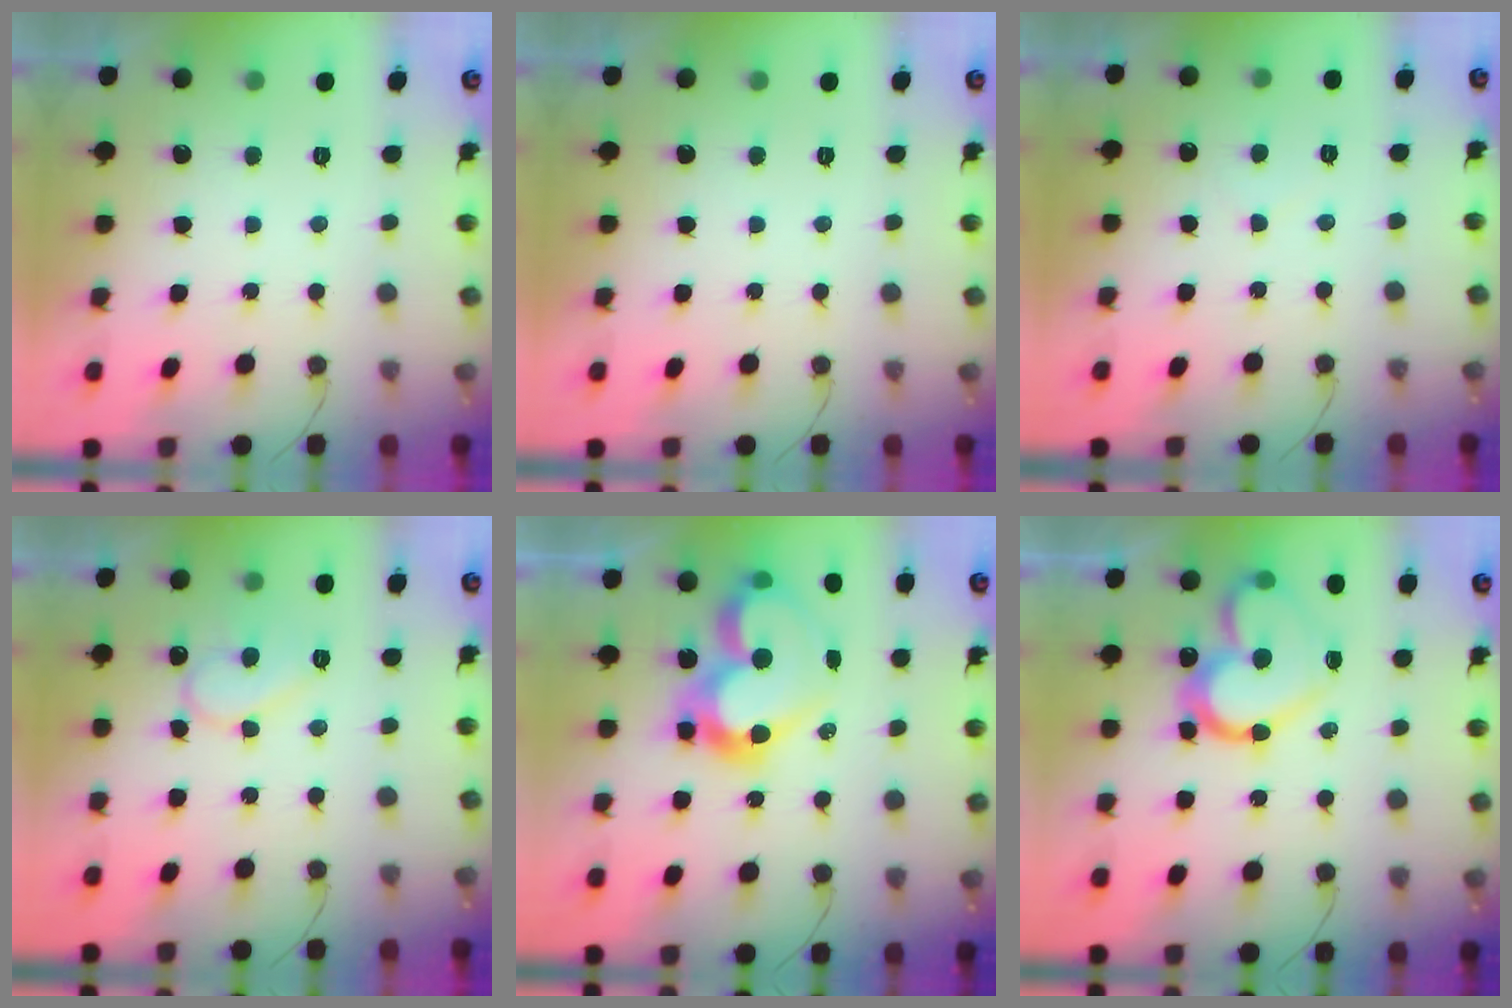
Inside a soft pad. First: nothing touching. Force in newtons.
{"total": 0.0}
{"total": 3.6, "press": 3.6, "slide": 0.3}
{"total": 9.3, "press": 9.3, "slide": 0.8}
{"total": 16.7, "press": 16.4, "slide": 3.3}
{"total": 17.1, "press": 17.1, "slide": 1.5}